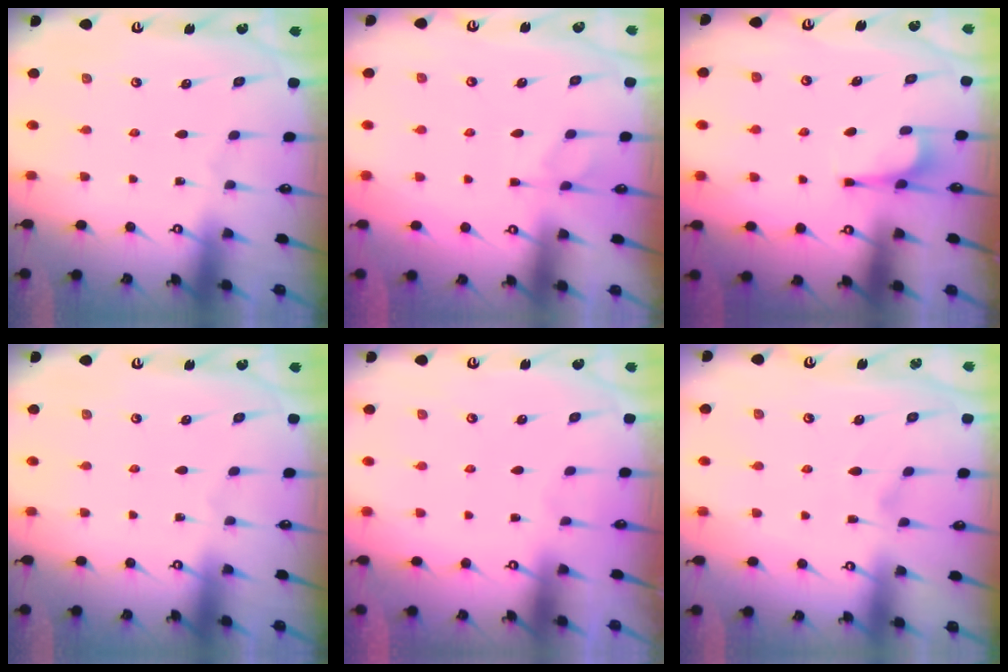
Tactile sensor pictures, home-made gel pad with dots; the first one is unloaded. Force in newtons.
{"total": 4.1, "press": 3.9, "slide": 1.1}
{"total": 4.0, "press": 4.0, "slide": 0.5}
{"total": 0.0}
{"total": 1.5, "press": 1.4, "slide": 0.7}
{"total": 1.1, "press": 0.6, "slide": 1.0}